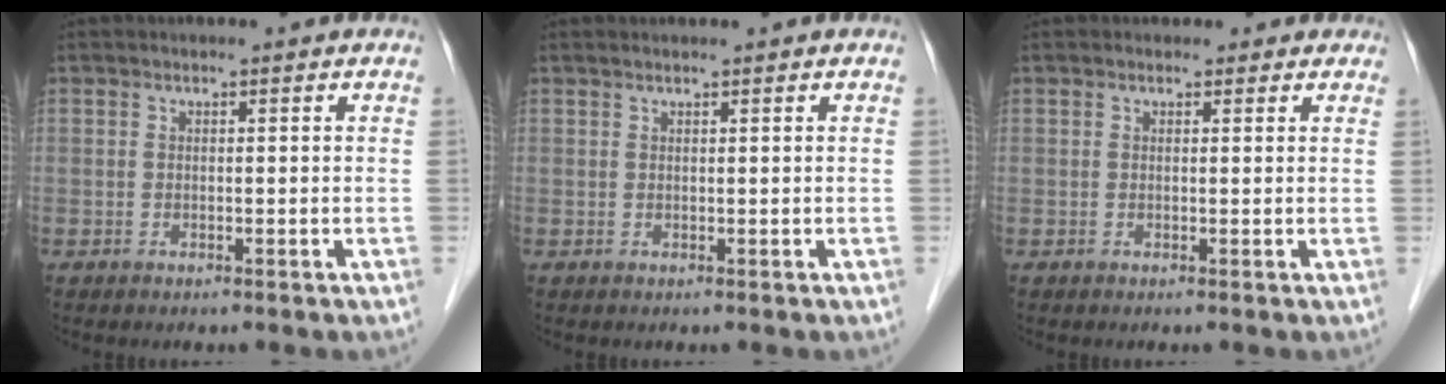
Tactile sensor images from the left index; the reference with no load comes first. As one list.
[{"total": 1.2, "force": [1.0, -0.1, 0.5], "torque": [-0.010, 0.014, 0.023]}, {"total": 2.3, "force": [1.9, 1.3, 0.2], "torque": [0.010, 0.011, 0.015]}]